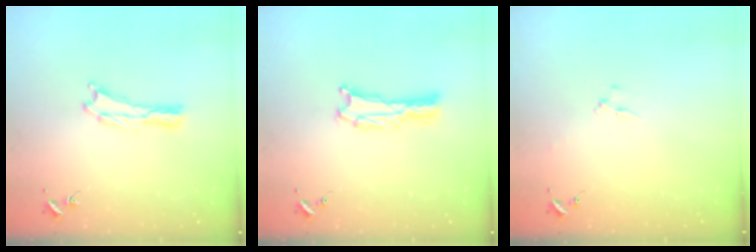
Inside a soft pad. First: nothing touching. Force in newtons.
{"total": 0.7, "press": 0.7, "slide": 0.1}
{"total": 2.3, "press": 2.3, "slide": 0.3}